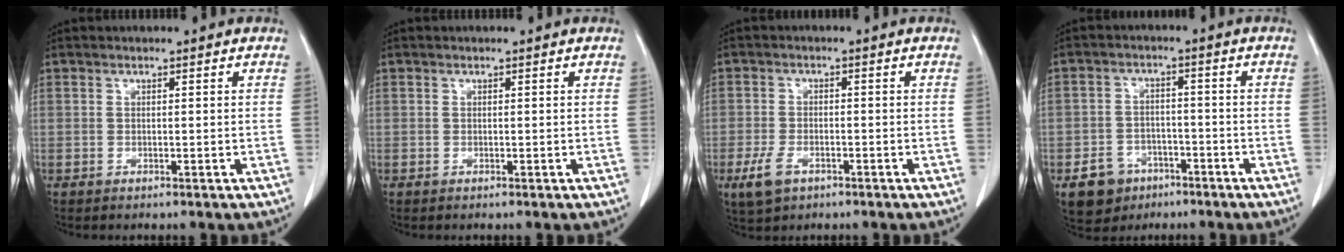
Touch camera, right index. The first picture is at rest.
{"total": 0.0}
{"total": 4.5, "force": [-2.4, 2.5, 3.0], "torque": [-0.067, -0.004, -0.039]}
{"total": 6.3, "force": [-3.5, 4.9, 1.6], "torque": [-0.031, 0.008, -0.050]}